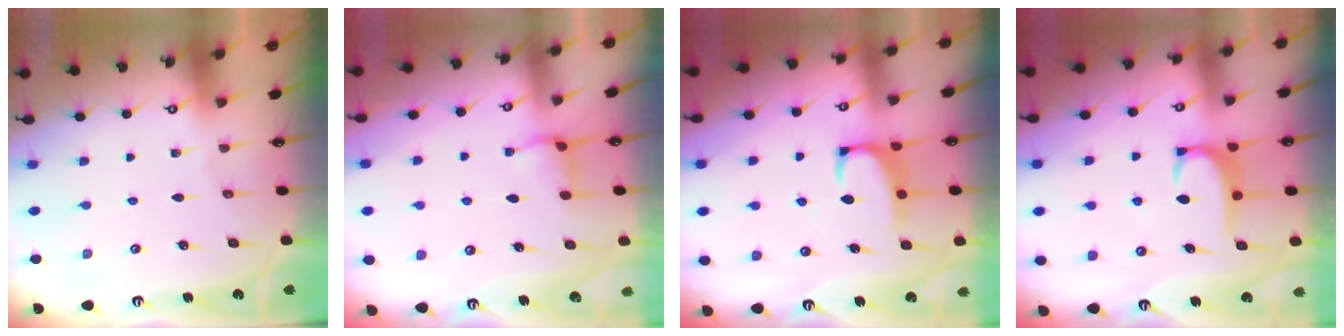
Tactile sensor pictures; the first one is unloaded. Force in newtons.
{"total": 2.5, "press": 2.5, "slide": 0.5}
{"total": 2.5, "press": 2.4, "slide": 0.7}
{"total": 3.5, "press": 3.4, "slide": 0.4}